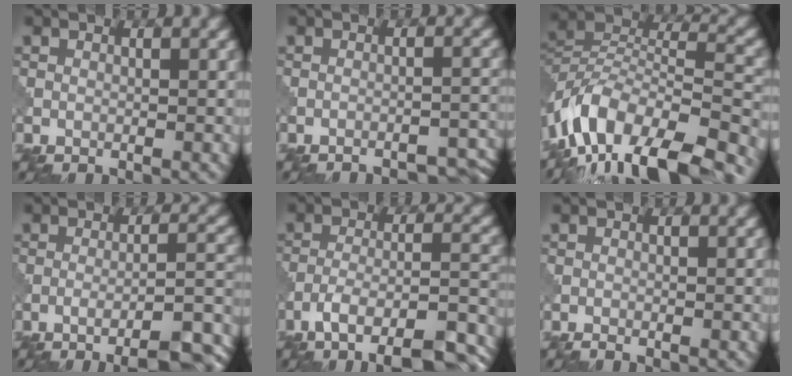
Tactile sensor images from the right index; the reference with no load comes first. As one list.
[{"total": 5.2, "force": [-4.8, 0.9, 1.6], "torque": [-0.014, 0.018, -0.057]}, {"total": 14.4, "force": [-10.2, 5.8, 8.3], "torque": [-0.174, 0.019, -0.173]}, {"total": 9.3, "force": [-6.4, 1.9, 6.5], "torque": [-0.077, 0.008, -0.074]}, {"total": 12.2, "force": [-9.3, 3.2, 7.2], "torque": [-0.105, -0.002, -0.127]}, {"total": 0.6, "force": [-0.6, 0.0, 0.2], "torque": [-0.001, -0.002, -0.015]}]